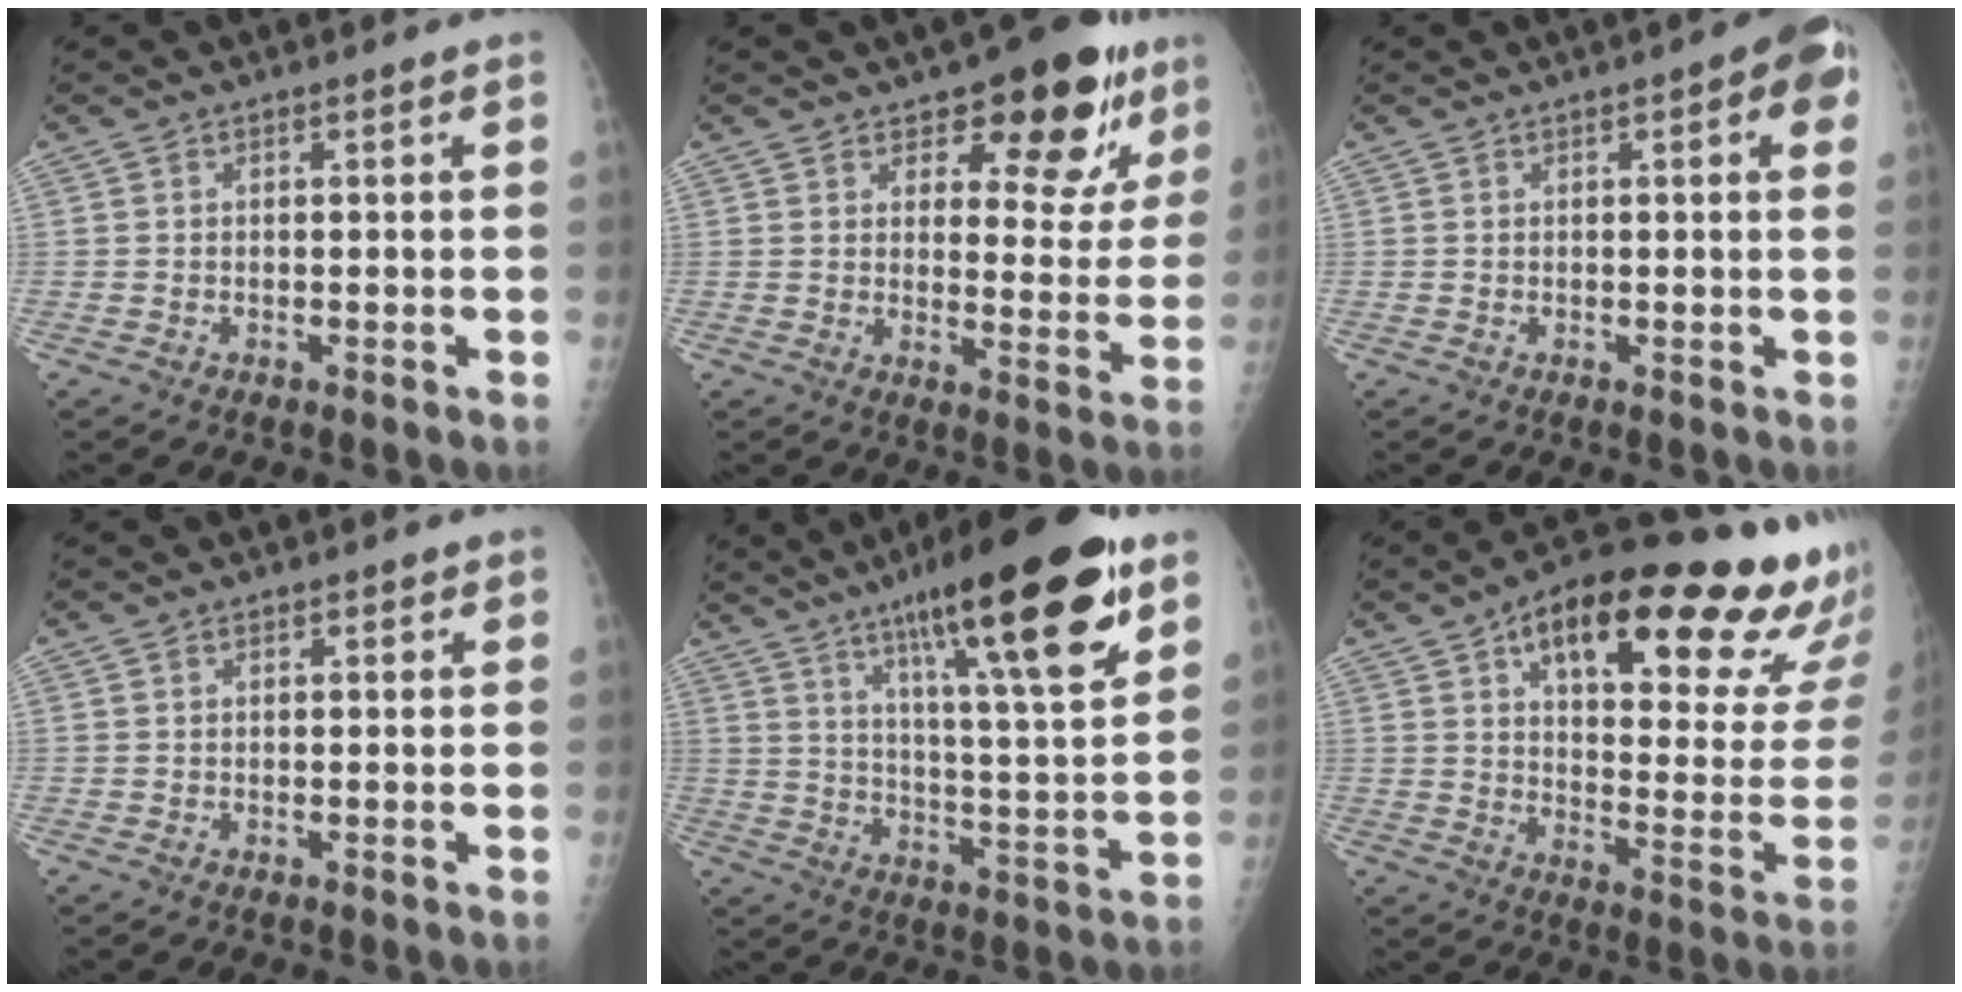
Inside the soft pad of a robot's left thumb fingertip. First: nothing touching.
{"total": 13.8, "force": [8.8, 6.4, 8.4], "torque": [-0.046, -0.050, 0.121]}
{"total": 5.7, "force": [1.9, 1.7, 5.1], "torque": [-0.048, 0.003, 0.013]}
{"total": 0.7, "force": [0.5, 0.5, 0.1], "torque": [0.008, -0.002, 0.004]}
{"total": 25.4, "force": [14.7, 4.8, 20.1], "torque": [-0.297, -0.045, 0.230]}
{"total": 31.6, "force": [18.5, 10.5, 23.5], "torque": [-0.277, -0.044, 0.258]}